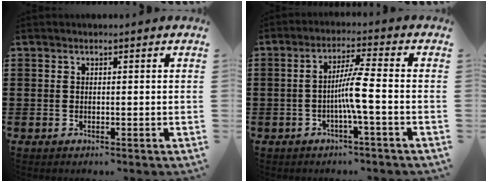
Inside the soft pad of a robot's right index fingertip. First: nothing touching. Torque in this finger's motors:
{"motor_torque": [1.11, 1.03, 0.23, 0.07]}